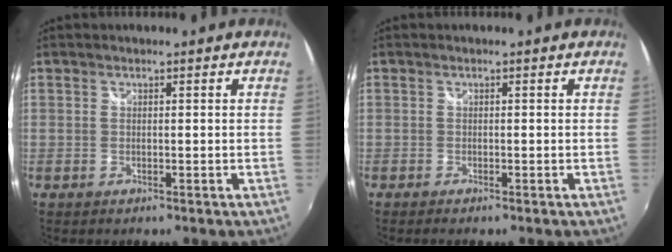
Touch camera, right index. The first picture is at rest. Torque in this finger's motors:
{"motor_torque": [0.04, -0.05, 0.06, 0.01]}